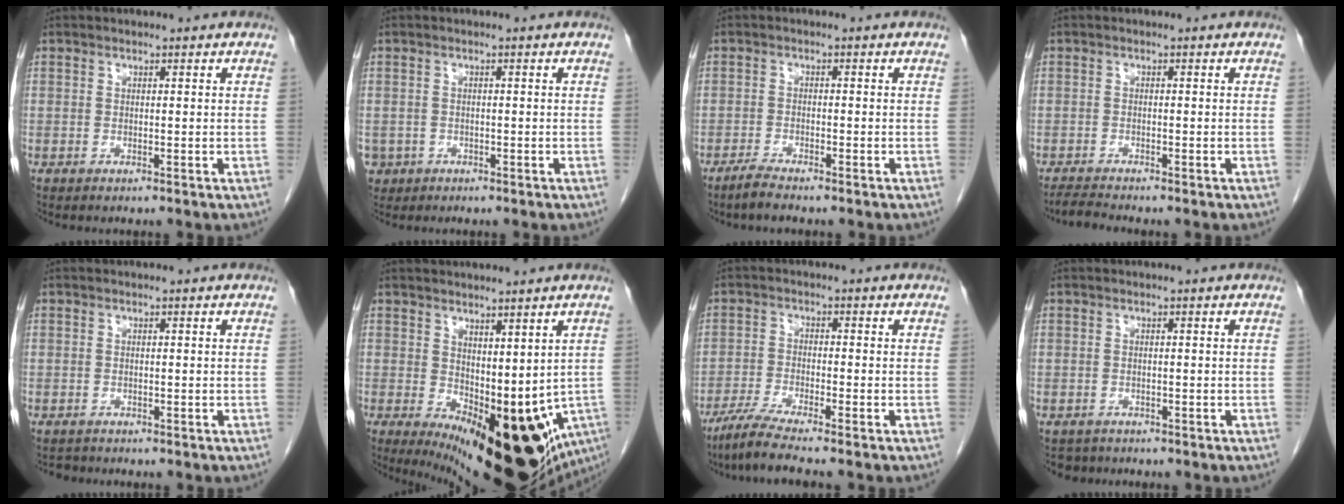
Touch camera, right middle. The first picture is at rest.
{"total": 3.2, "force": [-1.7, 2.7, 0.3], "torque": [-0.005, 0.005, -0.027]}
{"total": 2.6, "force": [-2.2, 0.1, 1.3], "torque": [-0.034, -0.005, -0.043]}
{"total": 2.3, "force": [-2.1, -0.7, 0.4], "torque": [-0.018, -0.016, -0.041]}
{"total": 0.9, "force": [-0.8, 0.3, -0.2], "torque": [-0.007, -0.004, -0.013]}
{"total": 21.0, "force": [-6.3, 9.0, 17.9], "torque": [-0.212, -0.040, -0.059]}
{"total": 6.0, "force": [-4.9, -0.6, 3.4], "torque": [-0.068, -0.020, -0.093]}
{"total": 2.0, "force": [-1.7, 1.0, -0.3], "torque": [-0.004, -0.002, -0.027]}